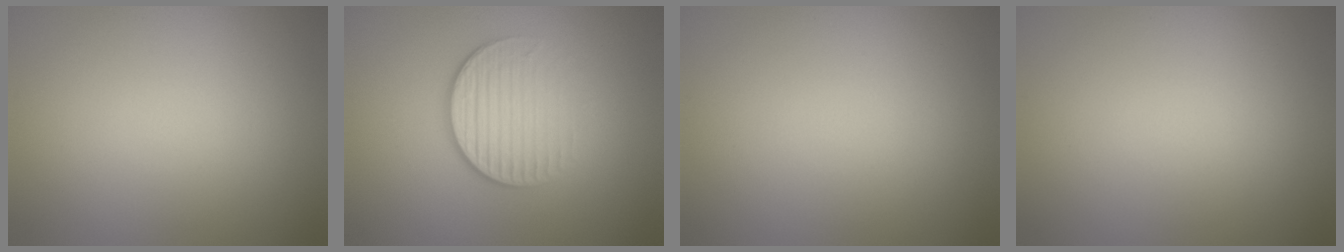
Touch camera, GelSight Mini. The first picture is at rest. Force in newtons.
{"total": 4.0, "press": 2.7, "slide": 3.0}
{"total": 0.0}
{"total": 0.0}